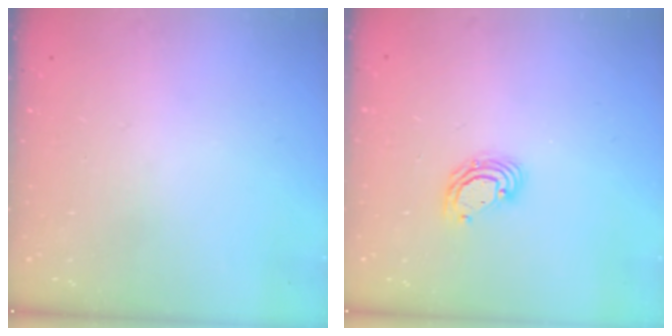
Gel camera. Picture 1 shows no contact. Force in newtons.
{"total": 6.3, "press": 6.3, "slide": 0.6}